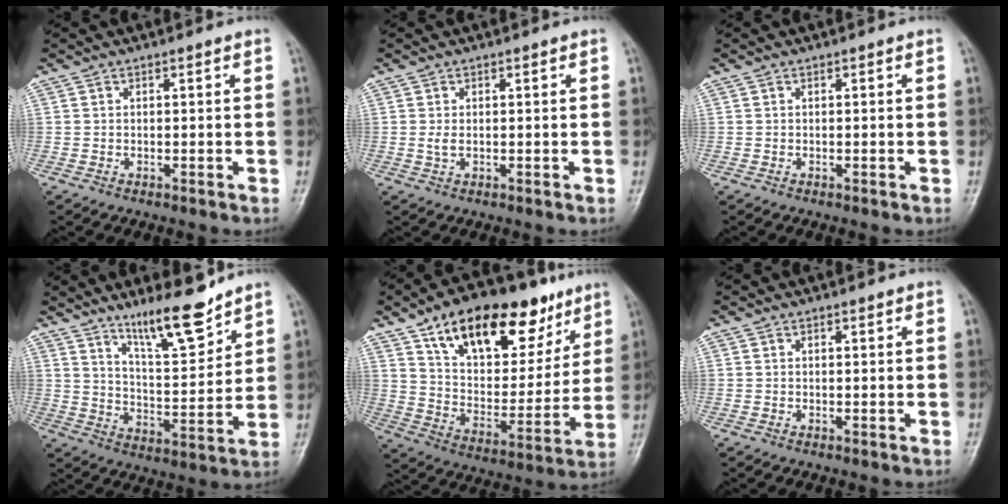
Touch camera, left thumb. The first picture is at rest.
{"total": 1.8, "force": [0.4, 0.9, 1.5], "torque": [-0.031, 0.001, 0.011]}
{"total": 0.0}
{"total": 12.1, "force": [9.3, 2.5, 7.4], "torque": [-0.106, -0.075, 0.164]}
{"total": 25.5, "force": [14.8, 12.6, 16.6], "torque": [-0.216, -0.030, 0.245]}
{"total": 0.5, "force": [0.3, 0.2, 0.3], "torque": [-0.006, -0.002, 0.004]}